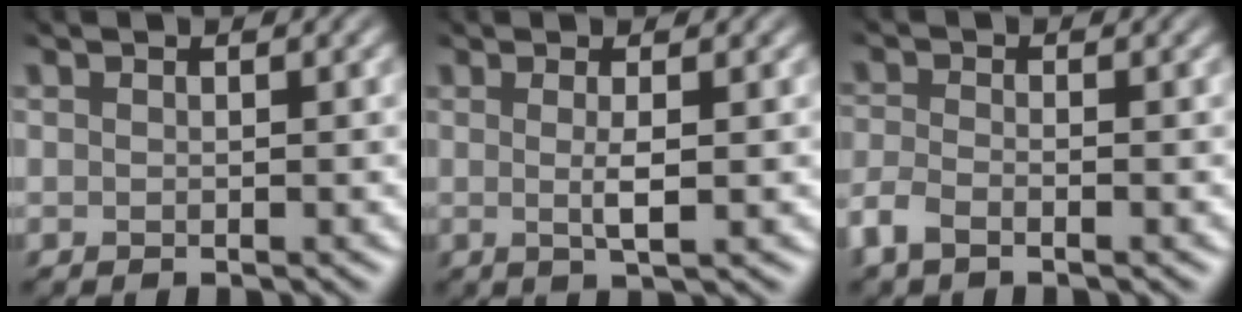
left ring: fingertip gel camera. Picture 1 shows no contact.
{"total": 2.5, "force": [0.0, 0.4, 2.5], "torque": [-0.047, -0.004, 0.000]}
{"total": 2.4, "force": [-1.9, 0.6, 1.3], "torque": [-0.044, -0.004, -0.037]}